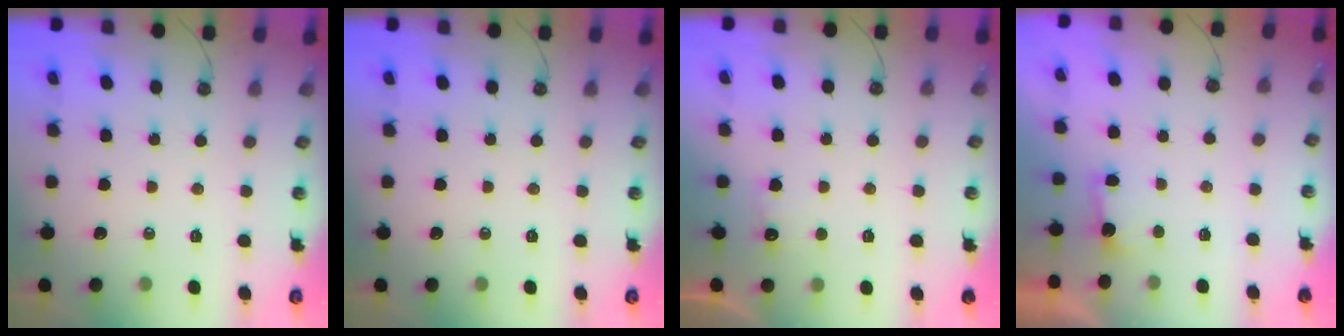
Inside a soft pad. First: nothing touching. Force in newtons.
{"total": 0.0}
{"total": 5.9, "press": 5.8, "slide": 1.2}
{"total": 1.6, "press": 1.4, "slide": 0.7}